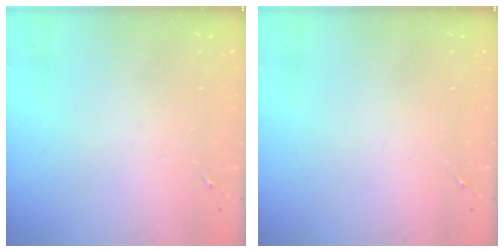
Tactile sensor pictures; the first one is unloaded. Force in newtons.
{"total": 0.0}